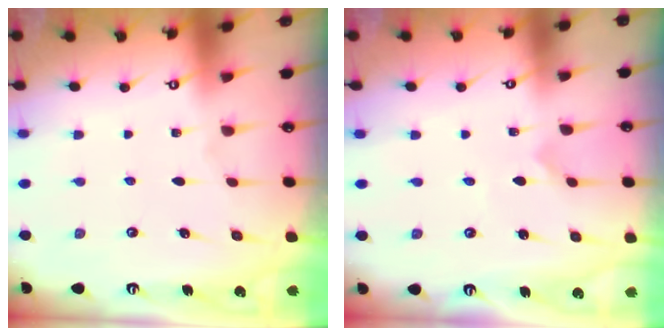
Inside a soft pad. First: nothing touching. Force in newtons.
{"total": 0.0}